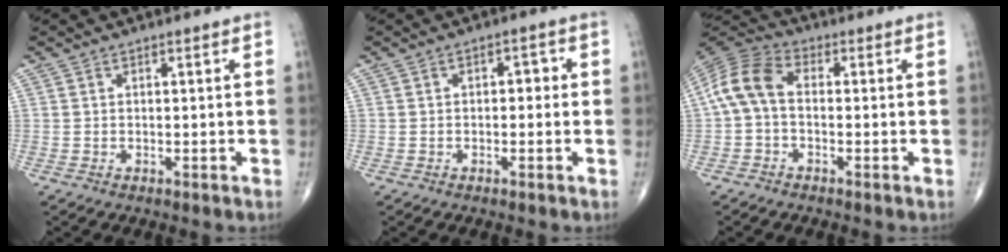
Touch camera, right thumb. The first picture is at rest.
{"total": 2.7, "force": [0.1, 1.6, 2.1], "torque": [-0.014, 0.010, -0.006]}
{"total": 8.7, "force": [-0.4, 5.4, 6.8], "torque": [-0.138, 0.026, -0.023]}